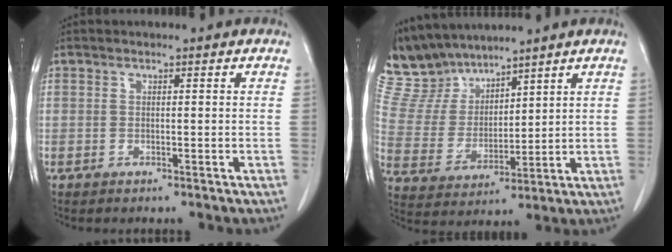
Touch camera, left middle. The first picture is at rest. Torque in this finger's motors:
{"motor_torque": [0.91, -1.19, 0.08, -0.03]}